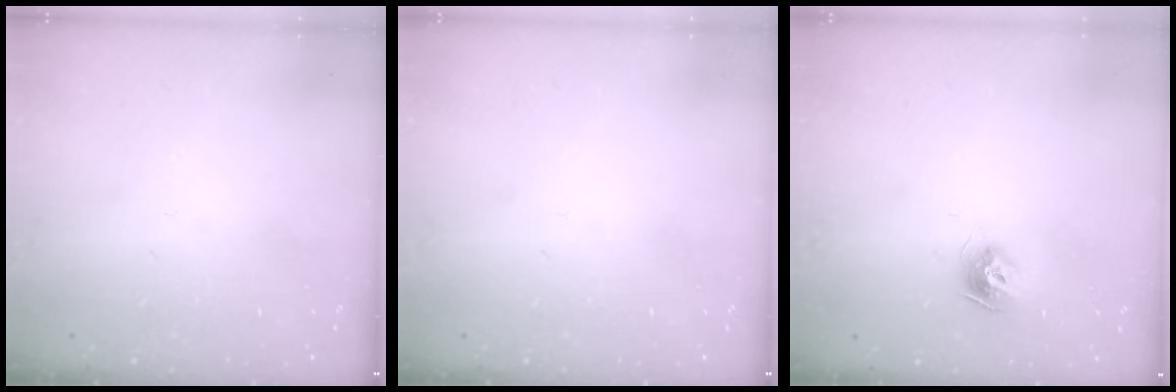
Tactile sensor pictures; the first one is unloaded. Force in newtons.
{"total": 0.0}
{"total": 8.7, "press": 8.7, "slide": 0.4}